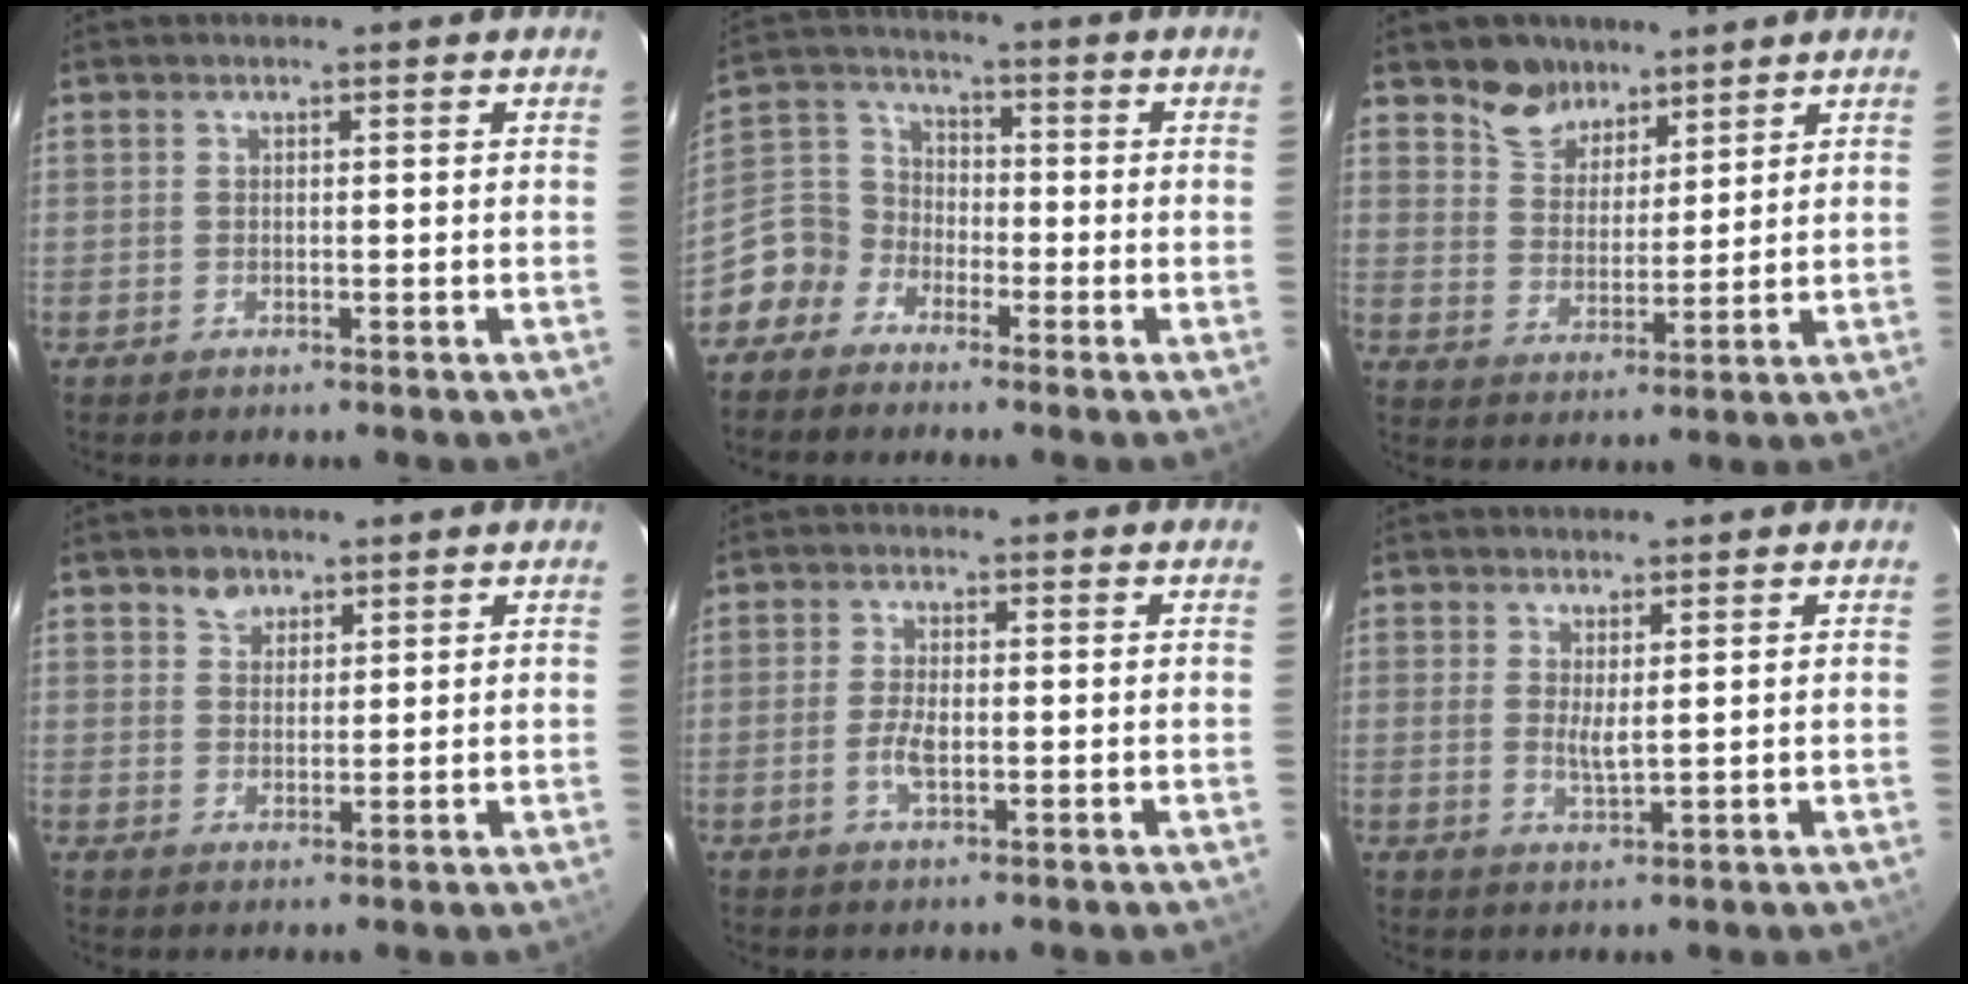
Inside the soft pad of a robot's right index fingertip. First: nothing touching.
{"total": 8.0, "force": [-4.8, 6.4, 1.0], "torque": [-0.034, 0.041, -0.112]}
{"total": 7.3, "force": [5.6, 4.4, 1.5], "torque": [-0.025, 0.011, 0.105]}
{"total": 3.1, "force": [2.1, 2.2, 0.7], "torque": [-0.003, 0.008, 0.037]}
{"total": 3.6, "force": [-0.9, 1.4, 3.2], "torque": [-0.068, -0.001, -0.017]}
{"total": 2.7, "force": [0.8, 0.5, 2.5], "torque": [-0.045, -0.007, 0.013]}